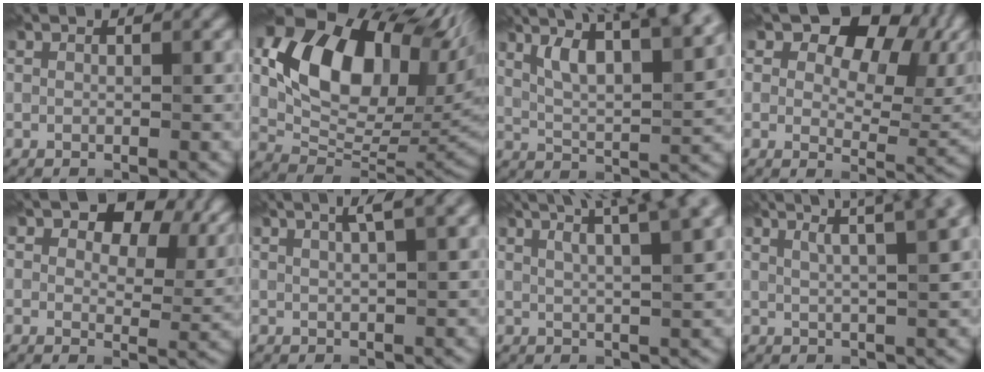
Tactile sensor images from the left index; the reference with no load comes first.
{"total": 13.0, "force": [4.0, 8.3, 9.2], "torque": [-0.169, 0.006, 0.091]}
{"total": 9.6, "force": [5.2, 3.3, 7.4], "torque": [-0.118, 0.025, 0.074]}
{"total": 10.7, "force": [5.3, 6.2, 7.0], "torque": [-0.085, 0.004, 0.088]}
{"total": 8.7, "force": [4.9, 4.5, 5.6], "torque": [-0.090, 0.008, 0.096]}
{"total": 2.4, "force": [1.3, 0.1, 2.0], "torque": [-0.022, 0.013, 0.025]}
{"total": 7.3, "force": [4.3, 1.8, 5.6], "torque": [-0.067, 0.038, 0.042]}
{"total": 5.8, "force": [3.3, 1.7, 4.5], "torque": [-0.057, 0.036, 0.033]}